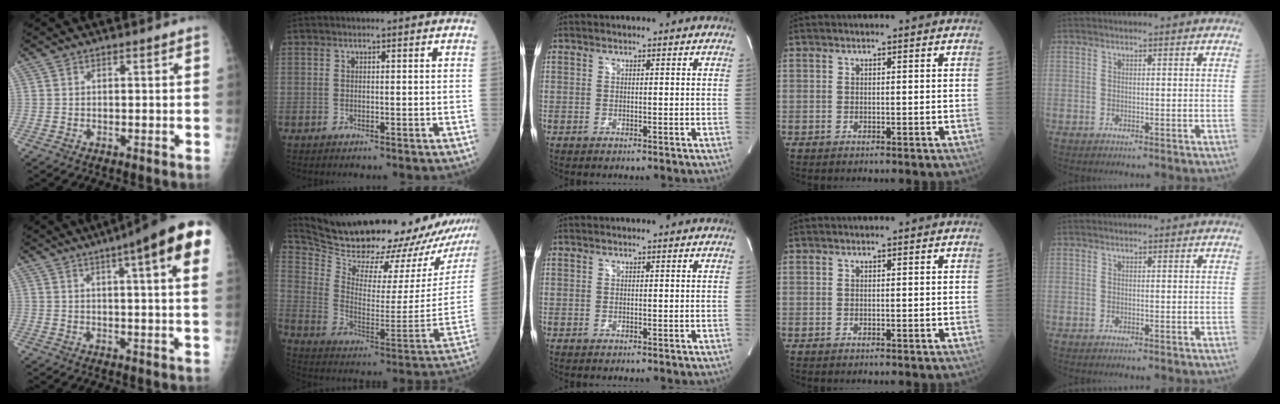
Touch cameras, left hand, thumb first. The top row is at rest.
{"thumb": {"total": 18.4, "force": [9.0, 2.9, 15.8], "torque": [-0.213, -0.002, 0.104]}, "index": {"total": 29.6, "force": [27.0, 3.3, 11.7], "torque": [-0.199, -0.106, 0.367]}}